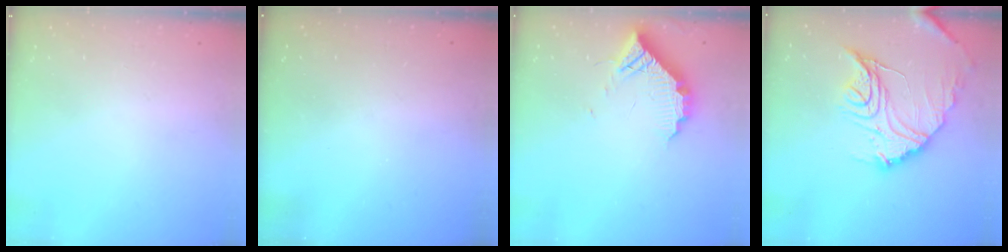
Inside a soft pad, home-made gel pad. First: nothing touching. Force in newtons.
{"total": 3.0, "press": 3.0, "slide": 0.1}
{"total": 10.6, "press": 10.6, "slide": 0.4}
{"total": 19.4, "press": 19.3, "slide": 1.8}